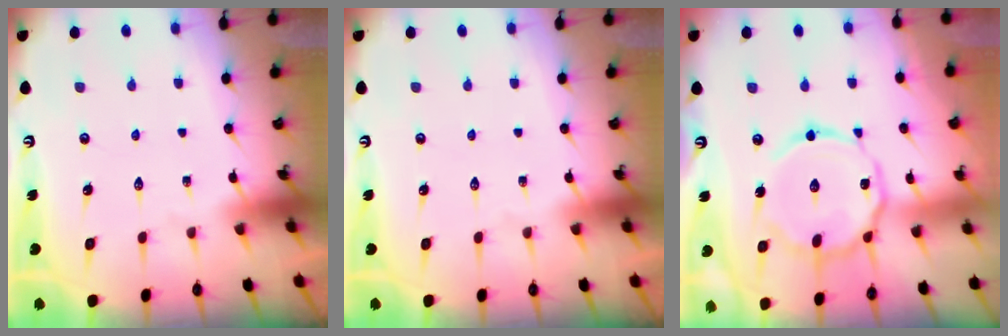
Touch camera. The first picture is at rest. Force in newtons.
{"total": 0.0}
{"total": 15.2, "press": 15.1, "slide": 1.2}